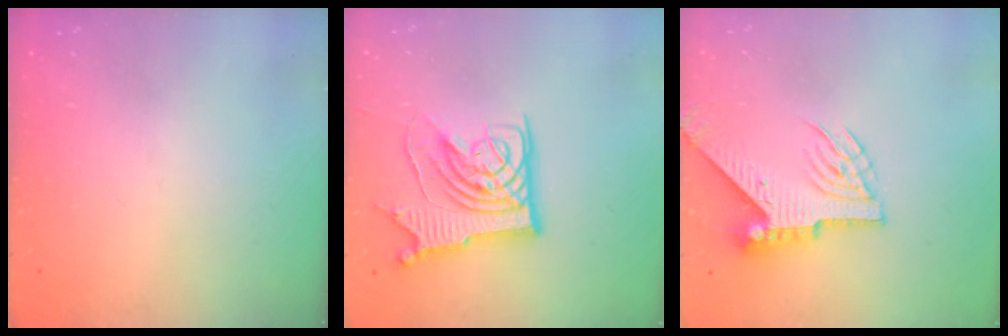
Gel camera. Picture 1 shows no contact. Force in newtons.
{"total": 13.3, "press": 13.1, "slide": 1.9}
{"total": 7.6, "press": 7.6, "slide": 0.6}